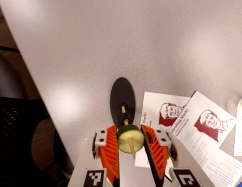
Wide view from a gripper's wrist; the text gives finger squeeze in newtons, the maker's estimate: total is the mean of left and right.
{"total": 12.0, "left": 12.4, "right": 11.6}